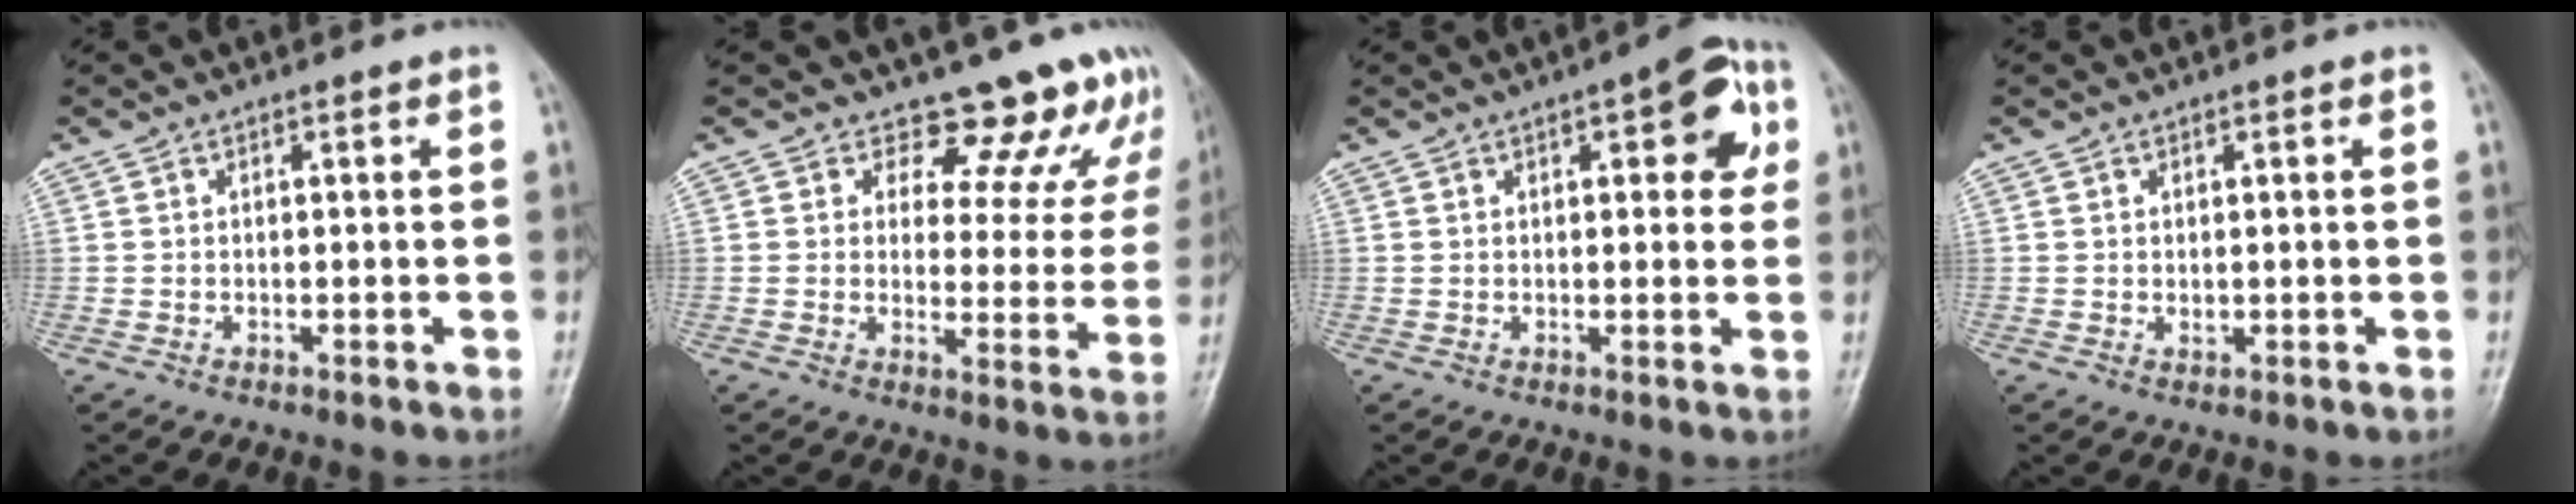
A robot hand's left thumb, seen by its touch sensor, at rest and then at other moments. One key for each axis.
{"total": 12.5, "fx": 11.0, "fy": 5.6, "fz": 2.3, "tx": 0.026, "ty": -0.072, "tz": 0.108}
{"total": 8.8, "fx": 3.2, "fy": 3.7, "fz": 7.3, "tx": -0.056, "ty": 0.004, "tz": 0.030}
{"total": 1.4, "fx": 0.2, "fy": 0.9, "fz": 1.0, "tx": -0.012, "ty": 0.000, "tz": 0.005}